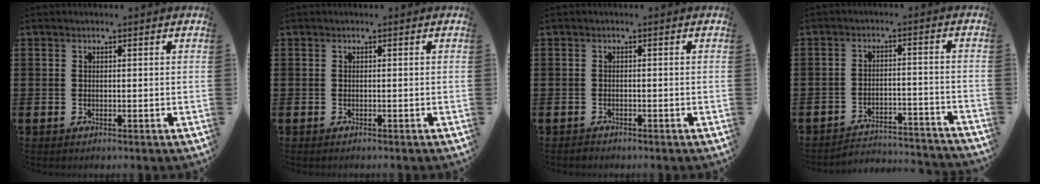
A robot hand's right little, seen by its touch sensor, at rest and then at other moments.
{"total": 0.0}
{"total": 0.5, "force": [-0.5, 0.2, -0.1], "torque": [-0.001, 0.000, -0.012]}
{"total": 3.2, "force": [-3.2, 0.3, 0.1], "torque": [-0.008, 0.005, -0.071]}